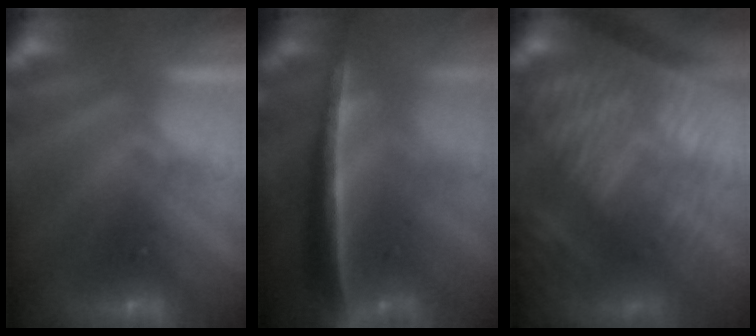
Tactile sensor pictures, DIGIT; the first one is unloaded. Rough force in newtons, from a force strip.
{"total": 9.2}
{"total": 8.4}